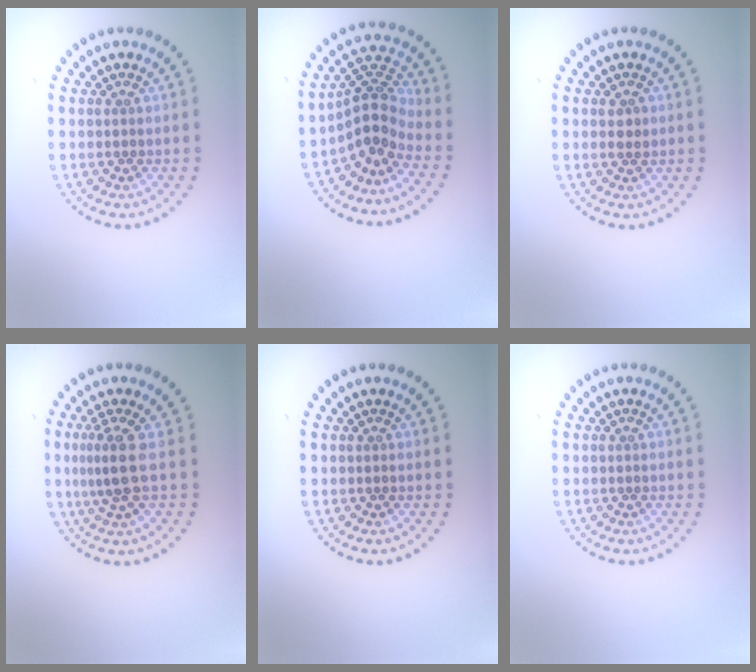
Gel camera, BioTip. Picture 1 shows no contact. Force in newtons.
{"total": 4.1, "press": 3.0, "slide": 2.8}
{"total": 1.2, "press": 1.2, "slide": 0.2}
{"total": 2.6, "press": 1.9, "slide": 1.8}
{"total": 0.0}
{"total": 0.0}